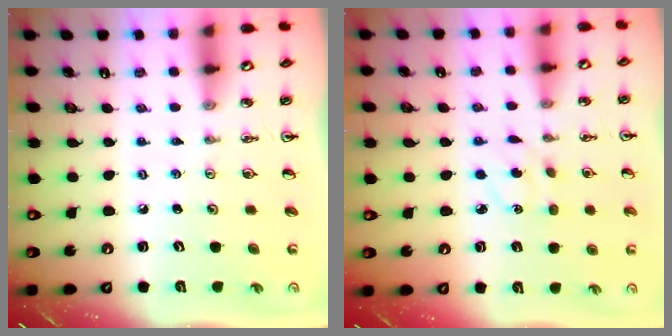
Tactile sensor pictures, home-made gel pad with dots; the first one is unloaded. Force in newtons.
{"total": 3.7, "press": 3.6, "slide": 0.8}